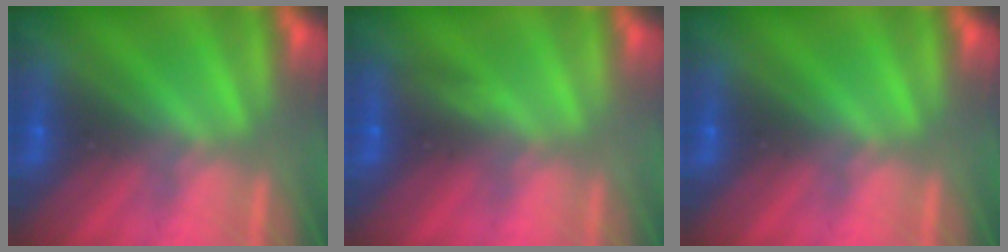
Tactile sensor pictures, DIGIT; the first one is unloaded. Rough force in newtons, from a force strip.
{"total": 2.8}
{"total": 0.0}